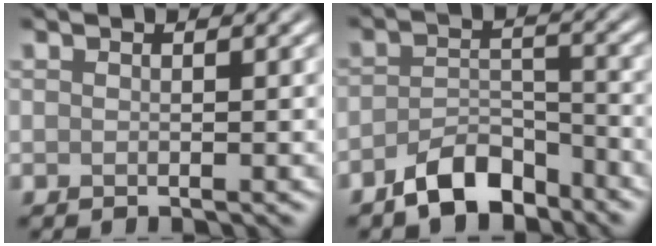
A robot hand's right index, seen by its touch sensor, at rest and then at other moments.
{"total": 4.8, "force": [-3.6, 2.2, 2.4], "torque": [-0.036, 0.000, -0.068]}